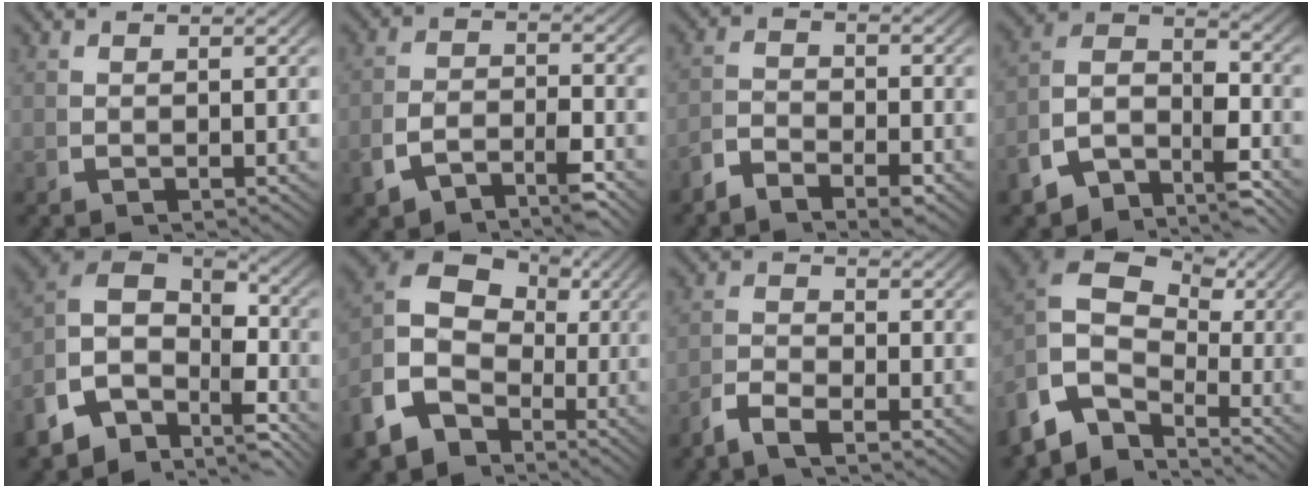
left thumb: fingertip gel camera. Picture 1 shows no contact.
{"total": 4.0, "force": [-2.4, 1.9, 2.6], "torque": [-0.055, -0.013, -0.038]}
{"total": 3.0, "force": [-2.4, 1.2, 1.4], "torque": [-0.022, -0.008, -0.051]}
{"total": 9.3, "force": [-1.9, 6.4, 6.5], "torque": [-0.132, -0.028, -0.034]}
{"total": 13.5, "force": [-0.3, 9.2, 9.9], "torque": [-0.231, -0.041, 0.004]}
{"total": 11.8, "force": [0.0, 9.4, 7.1], "torque": [-0.158, -0.022, -0.002]}
{"total": 2.5, "force": [-1.6, 1.1, 1.6], "torque": [-0.033, -0.003, -0.039]}
{"total": 11.7, "force": [0.8, 8.7, 7.8], "torque": [-0.170, -0.025, 0.008]}